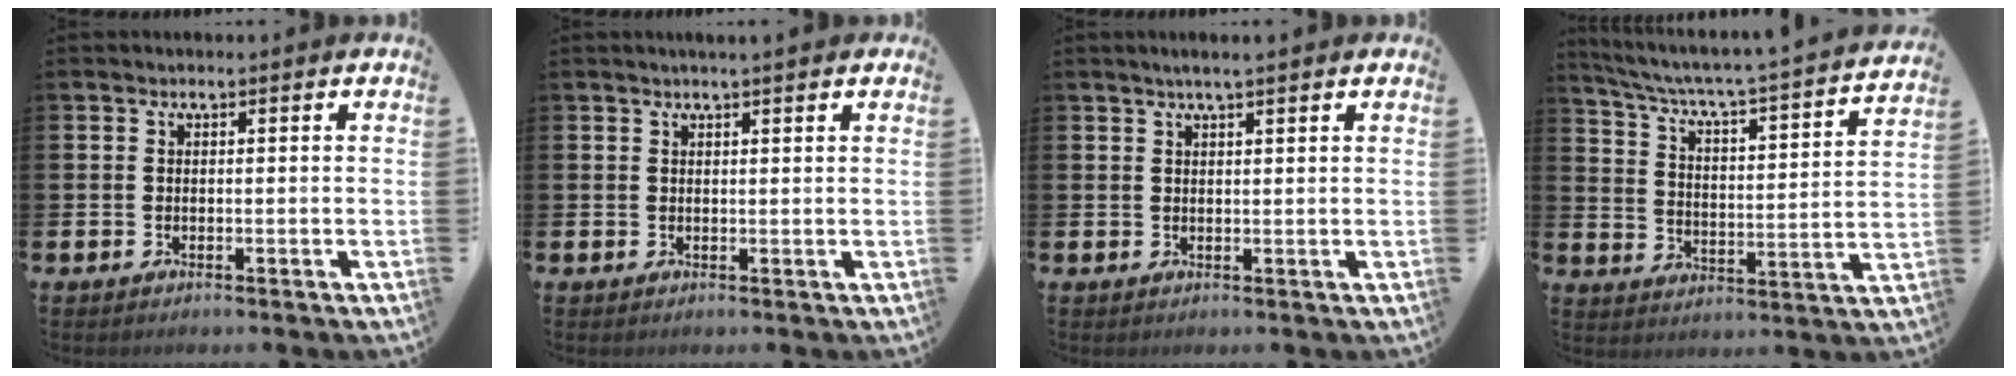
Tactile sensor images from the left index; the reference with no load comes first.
{"total": 1.5, "force": [1.3, 0.0, 0.6], "torque": [-0.004, -0.002, 0.022]}
{"total": 2.0, "force": [1.7, 0.0, 1.1], "torque": [-0.021, 0.002, 0.030]}
{"total": 4.5, "force": [3.9, 0.3, 2.3], "torque": [-0.070, -0.043, 0.055]}